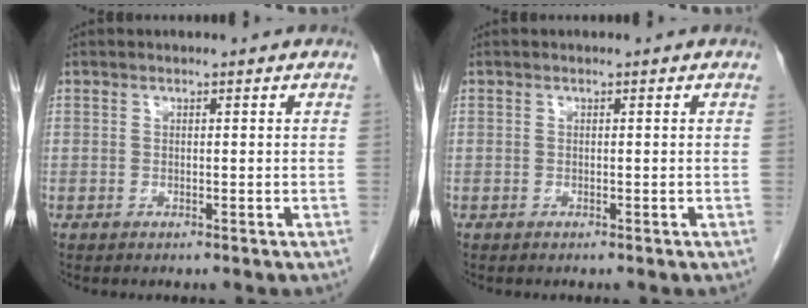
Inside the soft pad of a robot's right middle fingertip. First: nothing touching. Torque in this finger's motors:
{"motor_torque": [-0.07, 0.07, -0.07, -0.02]}